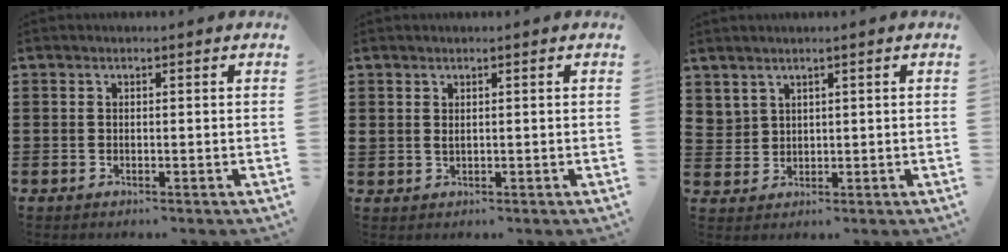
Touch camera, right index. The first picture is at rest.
{"total": 0.9, "force": [0.6, 0.5, 0.3], "torque": [-0.009, 0.001, 0.012]}
{"total": 2.6, "force": [2.2, 1.4, 0.2], "torque": [-0.012, 0.001, 0.043]}